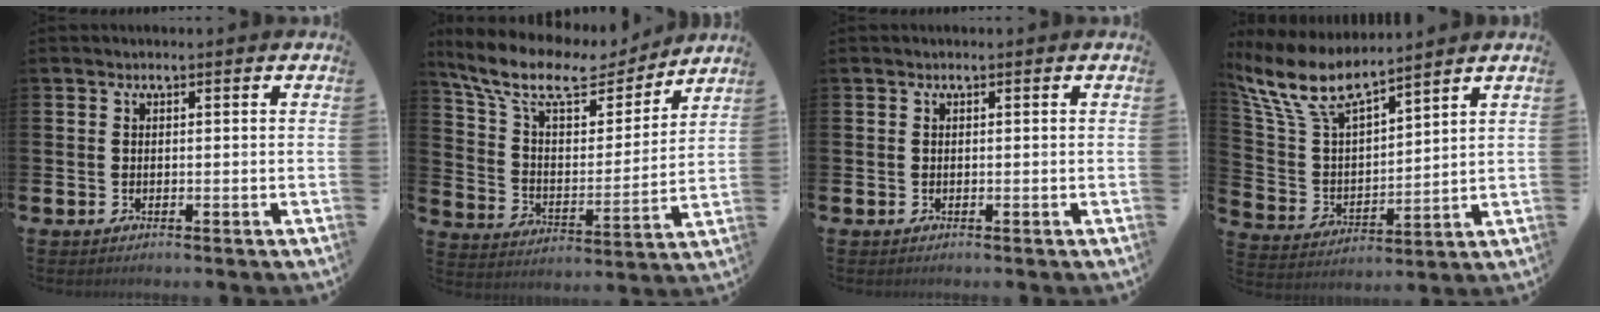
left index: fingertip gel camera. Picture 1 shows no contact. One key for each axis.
{"total": 11.4, "fx": 9.4, "fy": 4.0, "fz": 5.1, "tx": -0.139, "ty": -0.054, "tz": 0.159}
{"total": 0.0}
{"total": 9.4, "fx": 8.1, "fy": 2.6, "fz": 4.0, "tx": -0.116, "ty": -0.042, "tz": 0.144}